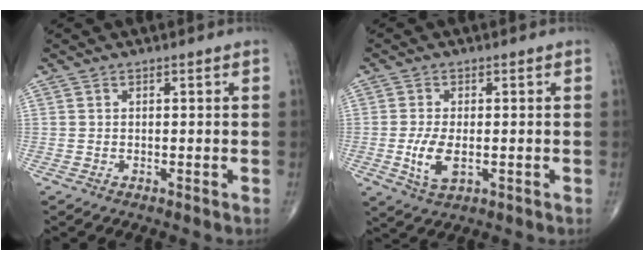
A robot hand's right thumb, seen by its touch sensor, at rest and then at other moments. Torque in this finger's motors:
{"motor_torque": [0.18, 0.37, 0.58, 0.24, 0.23]}